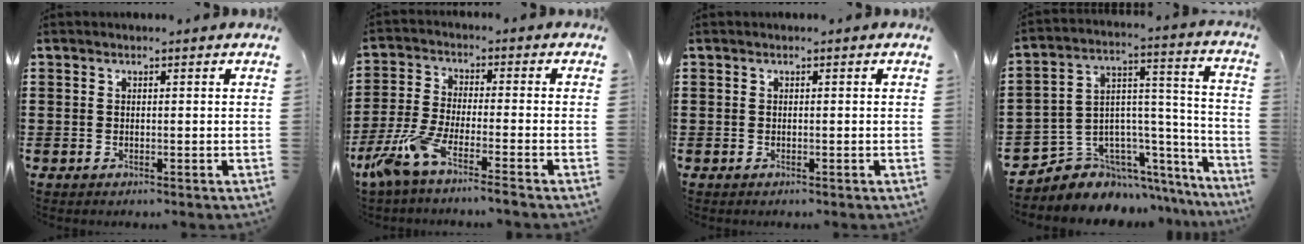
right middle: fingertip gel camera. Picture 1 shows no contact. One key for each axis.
{"total": 6.3, "fx": -5.1, "fy": 0.2, "fz": 3.7, "tx": -0.110, "ty": -0.022, "tz": -0.107}
{"total": 0.0}
{"total": 6.1, "fx": -4.4, "fy": 4.2, "fz": -0.2, "tx": -0.015, "ty": -0.008, "tz": -0.079}